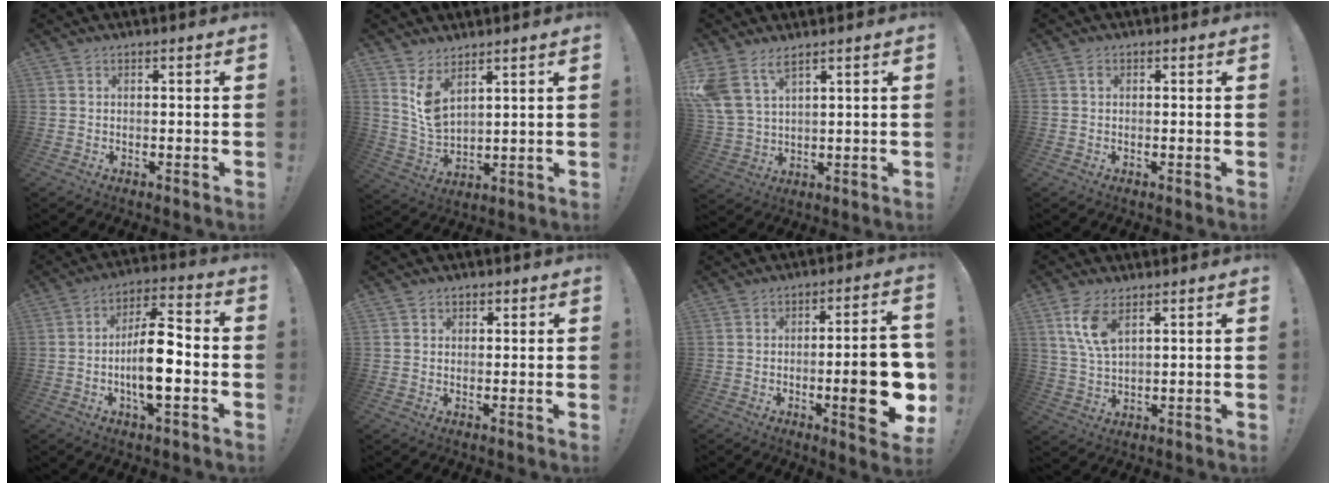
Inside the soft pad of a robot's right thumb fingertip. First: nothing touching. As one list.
[{"total": 7.7, "force": [5.5, 3.3, 4.2], "torque": [-0.082, -0.042, 0.105]}, {"total": 8.5, "force": [6.0, 3.7, 4.7], "torque": [-0.094, -0.028, 0.118]}, {"total": 0.8, "force": [0.3, 0.6, 0.5], "torque": [-0.011, 0.004, 0.004]}, {"total": 14.1, "force": [-3.0, 4.5, 13.1], "torque": [-0.230, 0.010, -0.055]}, {"total": 1.8, "force": [1.0, 1.4, 0.3], "torque": [0.006, -0.005, 0.017]}, {"total": 16.8, "force": [-3.1, 3.9, 16.0], "torque": [-0.204, 0.002, -0.038]}, {"total": 8.5, "force": [4.5, 3.8, 6.1], "torque": [-0.123, -0.018, 0.082]}]